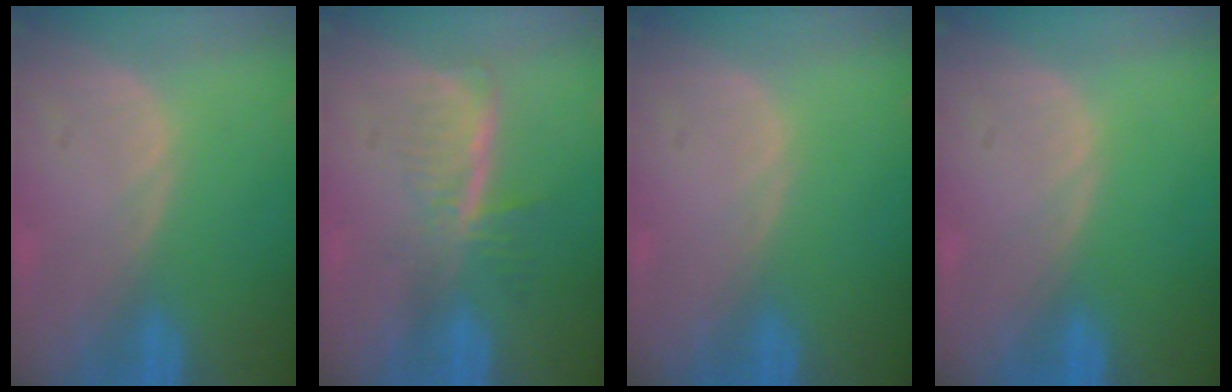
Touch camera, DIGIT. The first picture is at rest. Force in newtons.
{"total": 6.0, "press": 5.2, "slide": 3.0}
{"total": 0.0}
{"total": 0.0}